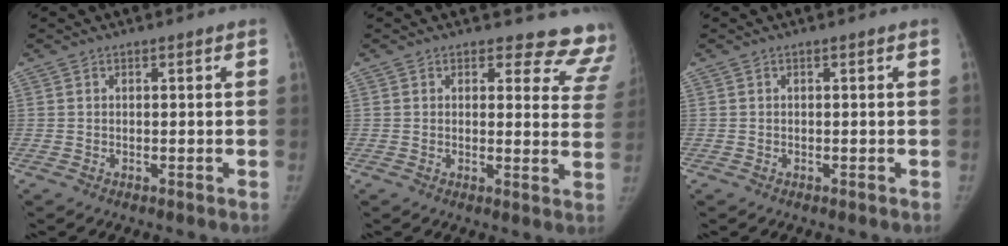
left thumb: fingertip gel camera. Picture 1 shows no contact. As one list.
[{"total": 12.5, "force": [11.8, 4.3, 0.6], "torque": [0.053, -0.104, 0.091]}, {"total": 0.0}]